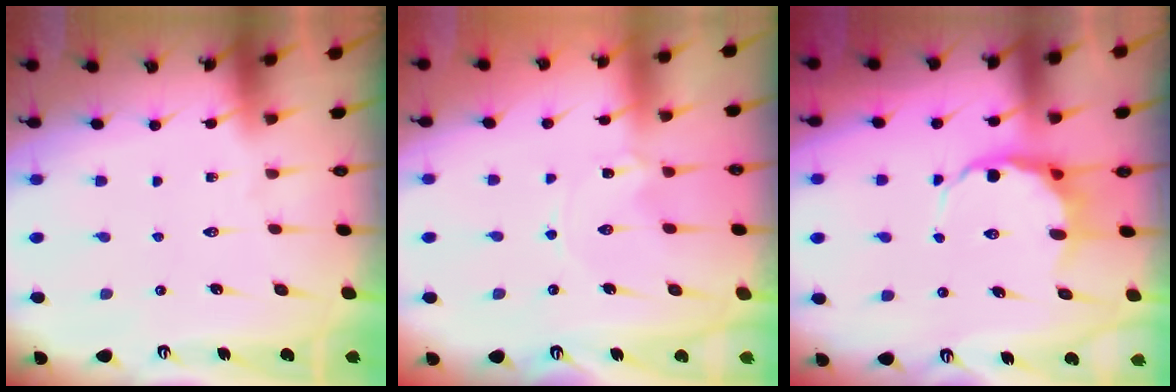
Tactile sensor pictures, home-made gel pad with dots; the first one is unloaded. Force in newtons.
{"total": 0.7, "press": 0.6, "slide": 0.3}
{"total": 7.4, "press": 7.1, "slide": 1.9}